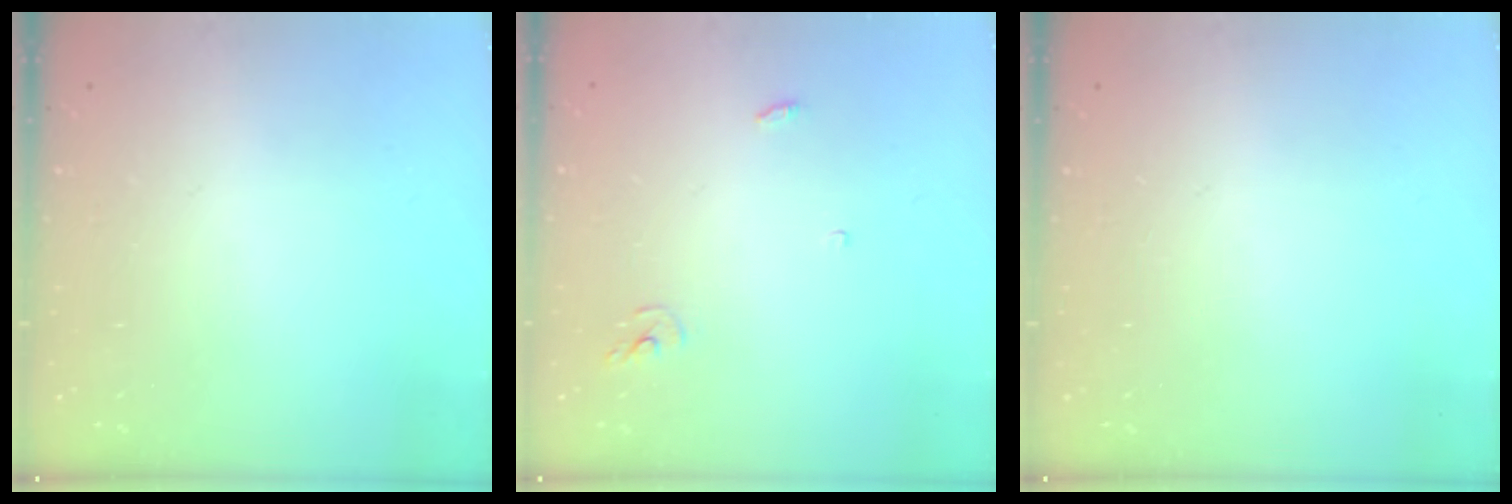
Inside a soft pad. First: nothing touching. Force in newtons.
{"total": 3.3, "press": 3.2, "slide": 0.3}
{"total": 0.0}